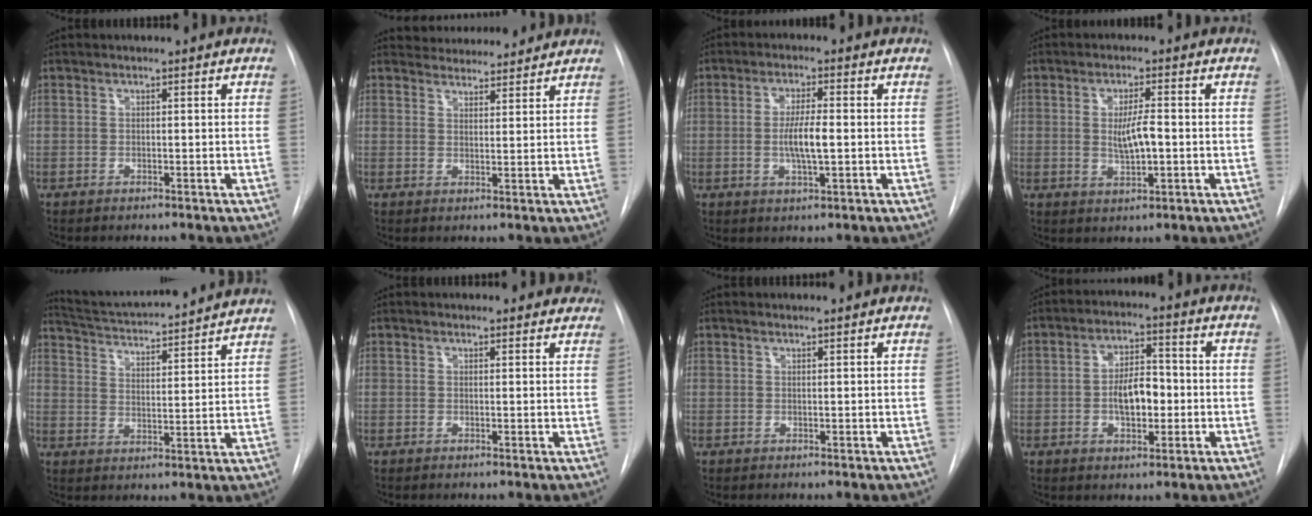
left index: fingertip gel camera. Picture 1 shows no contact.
{"total": 8.0, "force": [7.6, 1.9, 1.2], "torque": [-0.011, 0.012, 0.096]}
{"total": 5.3, "force": [-0.8, 1.0, 5.2], "torque": [-0.102, -0.007, -0.016]}
{"total": 4.8, "force": [-0.5, 1.2, 4.6], "torque": [-0.083, -0.005, -0.007]}
{"total": 18.8, "force": [17.7, 0.7, 6.5], "torque": [-0.110, -0.005, 0.246]}
{"total": 6.2, "force": [5.7, 2.2, 1.0], "torque": [0.012, 0.004, 0.039]}
{"total": 1.2, "force": [1.2, -0.1, 0.2], "torque": [-0.010, 0.003, 0.016]}
{"total": 7.0, "force": [-1.3, 3.4, 5.9], "torque": [-0.105, 0.009, -0.023]}